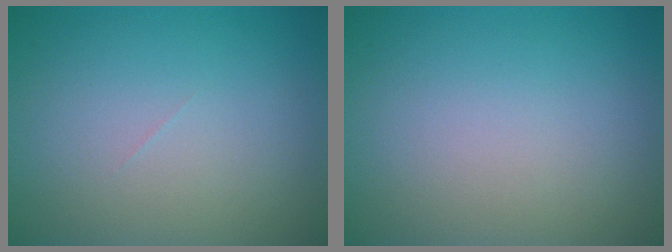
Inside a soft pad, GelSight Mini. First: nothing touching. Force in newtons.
{"total": 0.0}